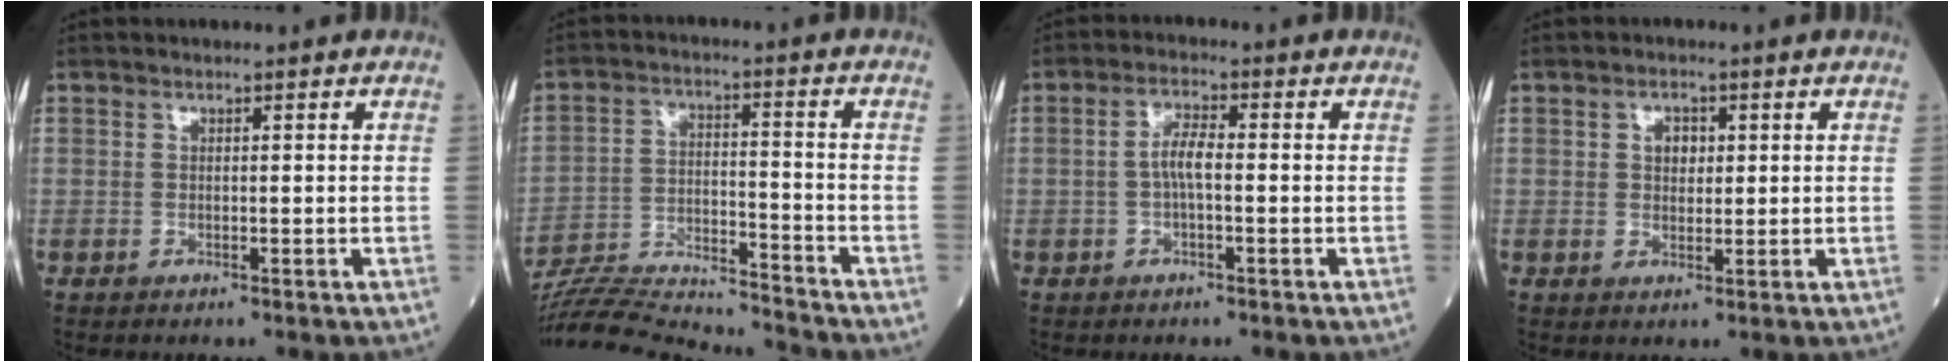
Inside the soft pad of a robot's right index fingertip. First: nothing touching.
{"total": 16.0, "force": [-15.6, -0.7, 3.3], "torque": [-0.068, 0.006, -0.254]}
{"total": 3.6, "force": [-0.4, 0.9, 3.4], "torque": [-0.067, 0.009, -0.009]}
{"total": 2.6, "force": [0.7, 1.8, 1.7], "torque": [-0.027, 0.005, 0.010]}